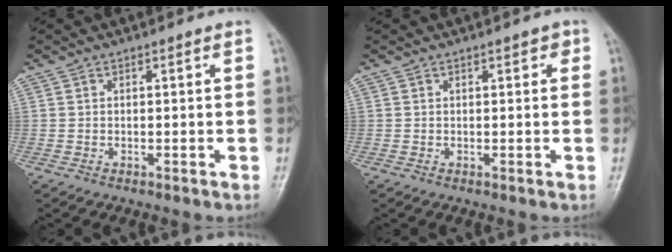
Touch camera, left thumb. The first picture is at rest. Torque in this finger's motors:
{"motor_torque": [-0.13, 0.06, -0.34, -0.12, 0.04]}